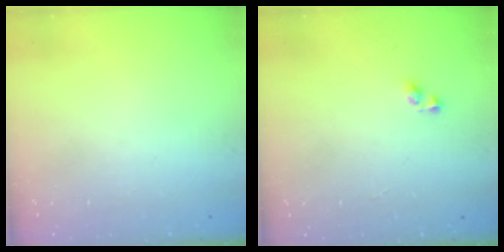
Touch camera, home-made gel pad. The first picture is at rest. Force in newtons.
{"total": 2.9, "press": 2.9, "slide": 0.3}